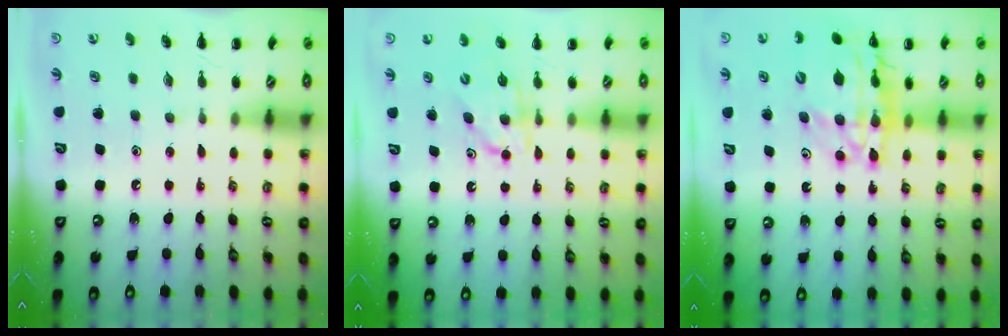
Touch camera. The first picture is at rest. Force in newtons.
{"total": 6.1, "press": 6.1, "slide": 0.5}
{"total": 19.9, "press": 19.4, "slide": 4.5}